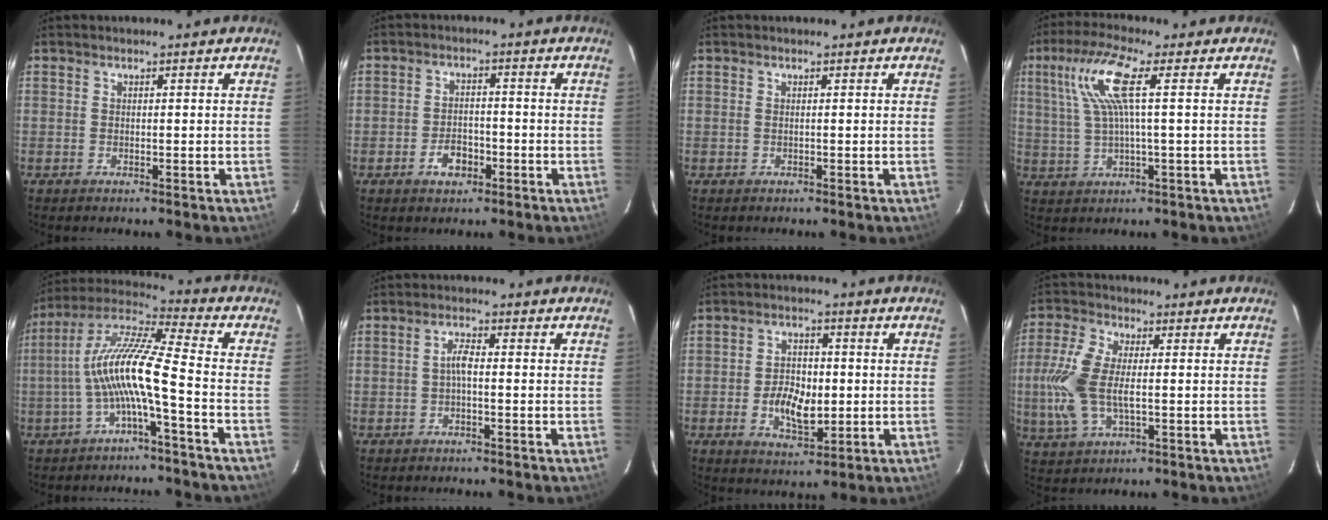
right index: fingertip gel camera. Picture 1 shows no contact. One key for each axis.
{"total": 4.5, "fx": -2.3, "fy": 3.0, "fz": 2.4, "tx": -0.046, "ty": 0.012, "tz": -0.032}
{"total": 0.0}
{"total": 9.0, "fx": 2.4, "fy": 0.9, "fz": 8.6, "tx": -0.171, "ty": 0.012, "tz": 0.054}
{"total": 12.1, "fx": -3.3, "fy": 0.8, "fz": 11.7, "tx": -0.235, "ty": 0.016, "tz": -0.066}
{"total": 2.2, "fx": -0.6, "fy": 0.5, "fz": 2.0, "tx": -0.041, "ty": 0.009, "tz": -0.011}
{"total": 8.1, "fx": -1.3, "fy": 4.8, "fz": 6.3, "tx": -0.120, "ty": 0.006, "tz": -0.015}
{"total": 11.1, "fx": -0.9, "fy": 5.3, "fz": 9.7, "tx": -0.221, "ty": 0.004, "tz": -0.017}